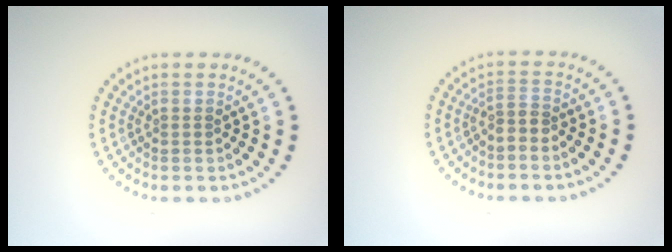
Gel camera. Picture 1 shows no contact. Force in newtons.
{"total": 1.2, "press": 0.7, "slide": 1.0}